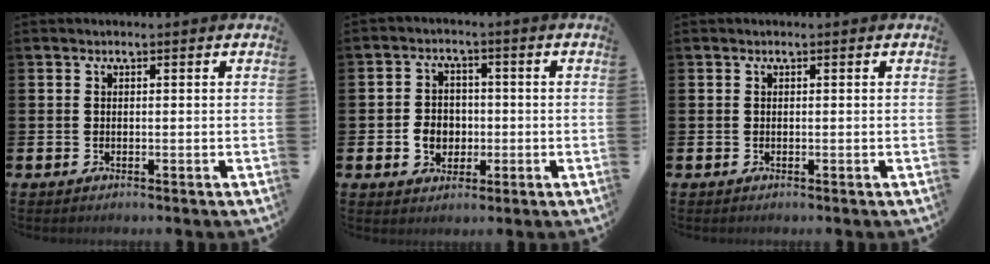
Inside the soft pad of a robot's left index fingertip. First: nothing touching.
{"total": 4.4, "force": [-0.8, 3.8, 2.0], "torque": [-0.028, 0.003, -0.022]}
{"total": 0.0}